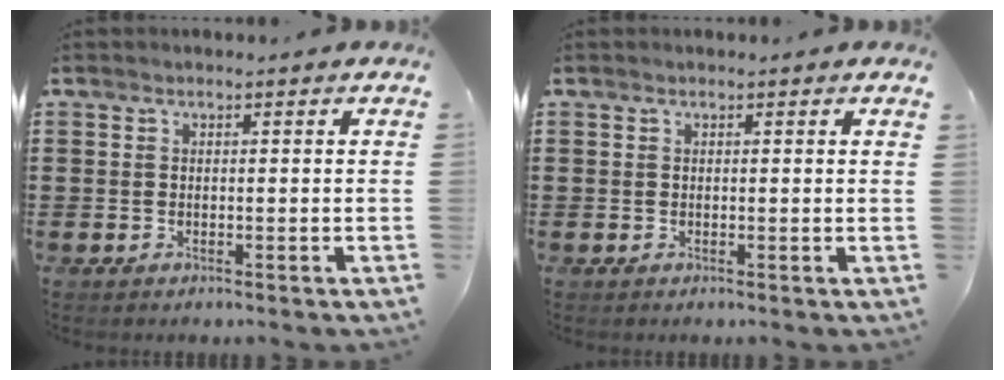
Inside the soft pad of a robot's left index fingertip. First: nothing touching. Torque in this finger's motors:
{"motor_torque": [0.26, -0.25, 0.11, 0.01]}